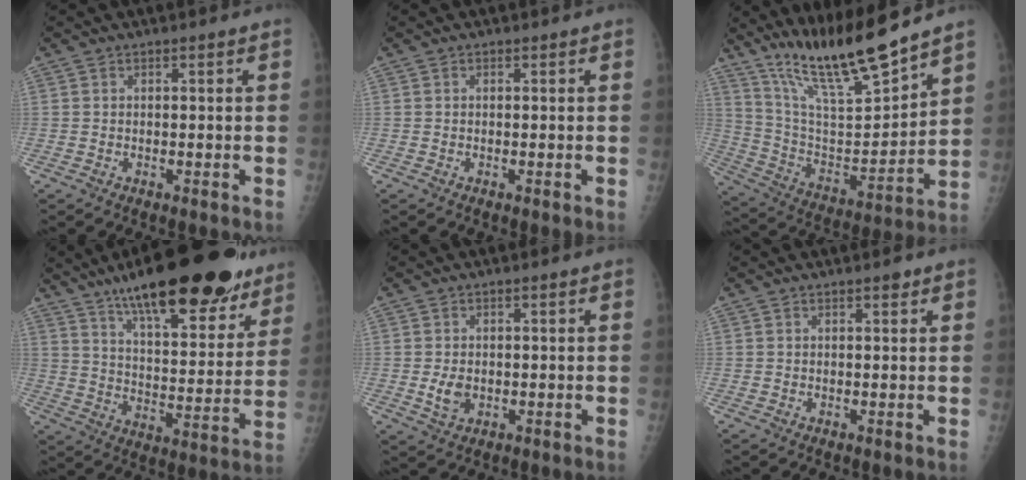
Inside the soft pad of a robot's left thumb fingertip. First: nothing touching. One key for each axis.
{"total": 0.0}
{"total": 18.6, "fx": 15.4, "fy": 2.2, "fz": 10.2, "tx": -0.152, "ty": -0.092, "tz": 0.286}
{"total": 27.5, "fx": 19.5, "fy": 8.3, "fz": 17.5, "tx": -0.230, "ty": -0.067, "tz": 0.294}
{"total": 3.6, "fx": -0.3, "fy": 2.5, "fz": 2.6, "tx": -0.043, "ty": -0.007, "tz": 0.001}
{"total": 1.3, "fx": 0.9, "fy": 0.3, "fz": 0.8, "tx": -0.009, "ty": -0.003, "tz": 0.012}